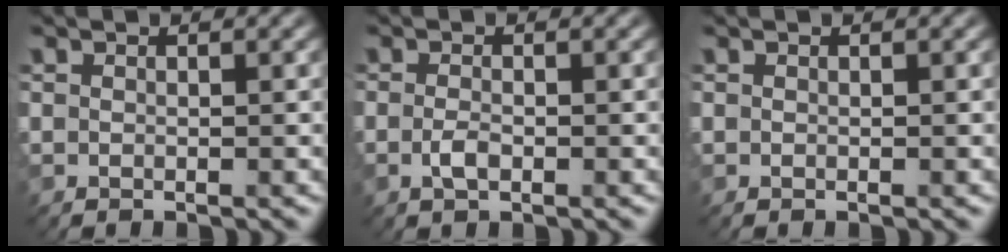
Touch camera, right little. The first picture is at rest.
{"total": 1.2, "force": [-0.4, 0.5, 1.0], "torque": [-0.022, 0.000, -0.010]}
{"total": 0.0}